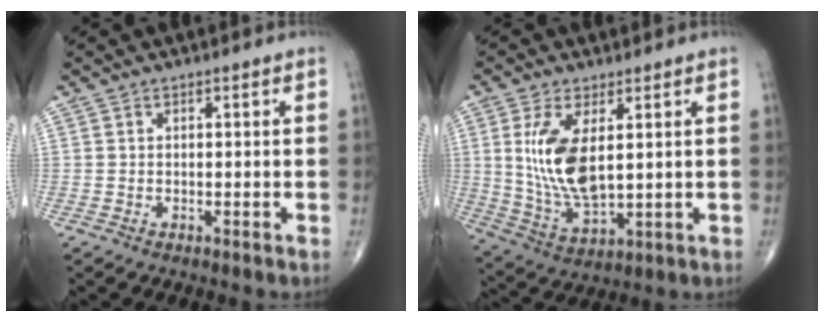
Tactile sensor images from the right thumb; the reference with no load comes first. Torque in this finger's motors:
{"motor_torque": [-0.53, 1.24, 1.26, 0.53, 0.29]}